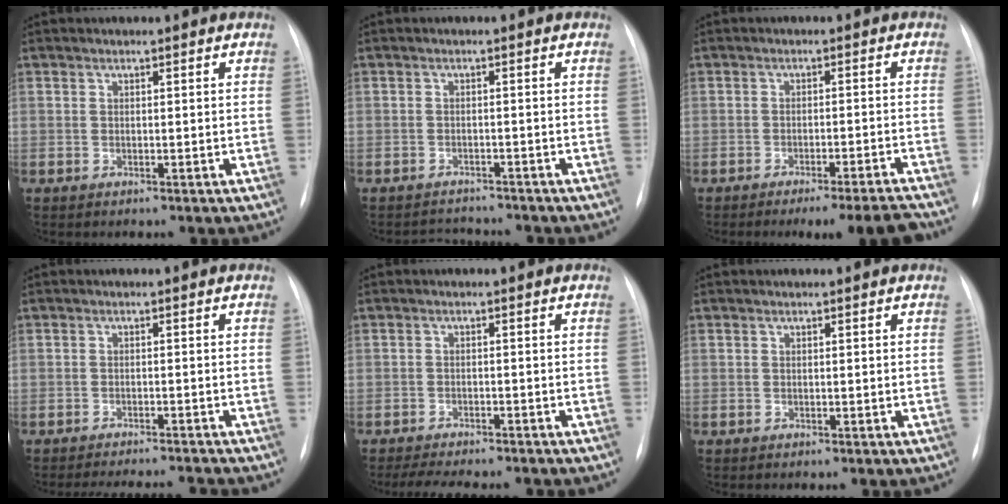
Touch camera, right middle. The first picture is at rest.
{"total": 3.3, "force": [-3.2, 0.3, -0.4], "torque": [0.004, -0.005, -0.048]}
{"total": 7.5, "force": [-6.6, -0.9, 3.5], "torque": [-0.024, 0.001, -0.097]}
{"total": 8.6, "force": [-8.3, 0.1, 2.1], "torque": [-0.029, 0.004, -0.112]}
{"total": 10.0, "force": [-8.8, 2.1, 4.2], "torque": [-0.062, -0.007, -0.120]}
{"total": 0.0}